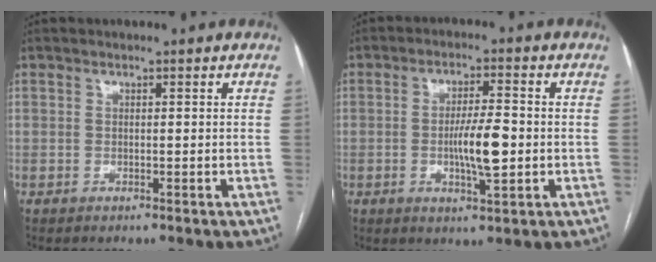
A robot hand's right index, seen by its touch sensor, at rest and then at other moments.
{"total": 6.9, "force": [-1.0, 1.1, 6.8], "torque": [-0.123, -0.004, -0.017]}